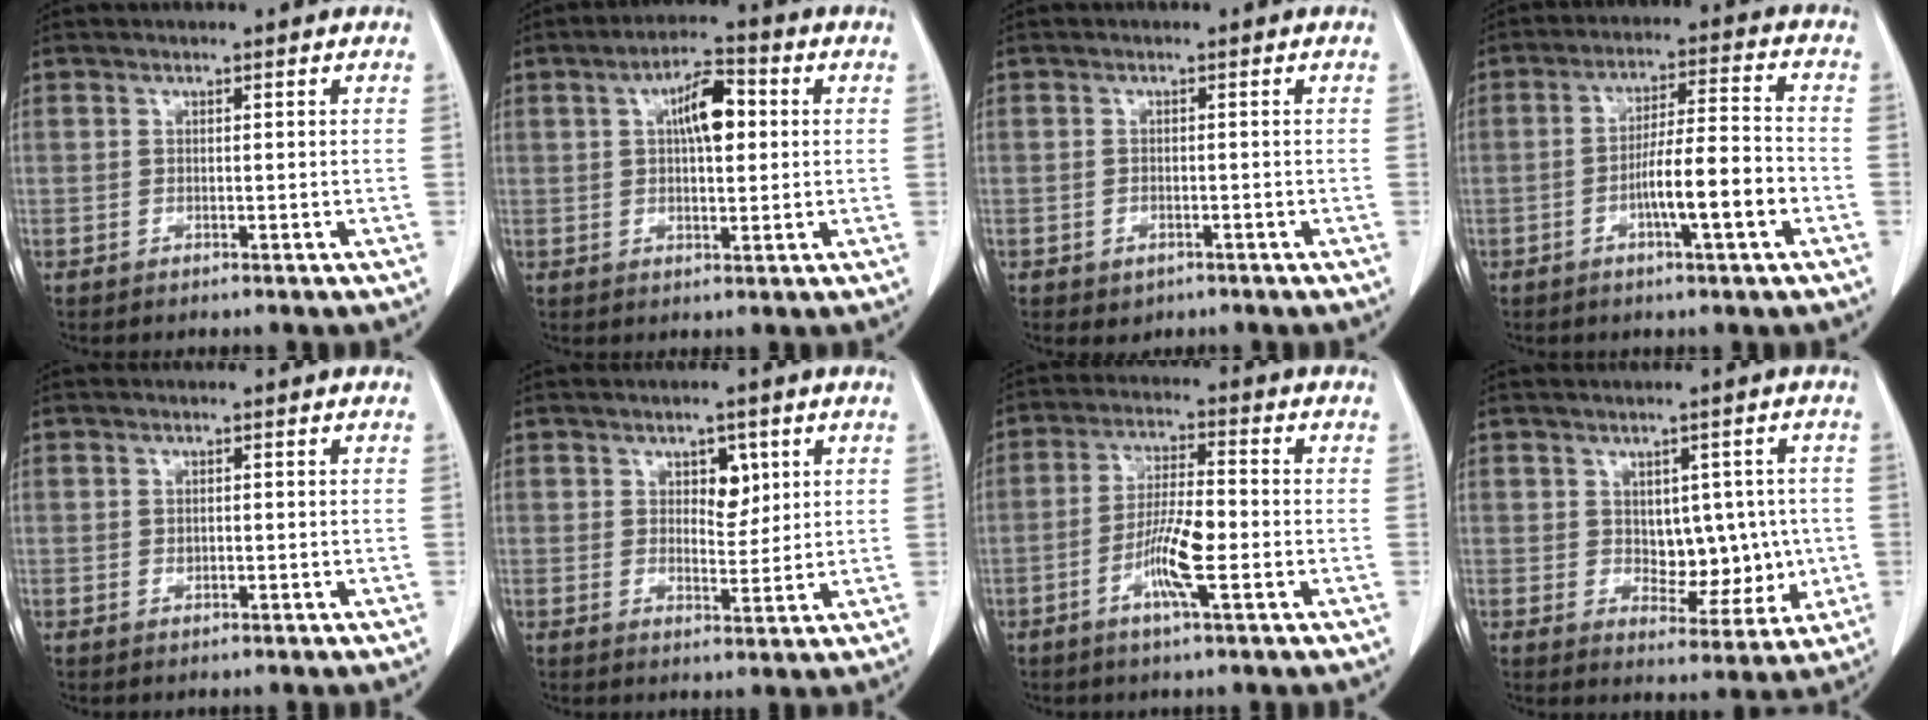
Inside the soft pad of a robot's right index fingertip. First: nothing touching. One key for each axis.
{"total": 7.1, "fx": 1.6, "fy": 2.5, "fz": 6.5, "tx": -0.109, "ty": 0.016, "tz": 0.024}
{"total": 1.7, "fx": -0.9, "fy": 1.3, "fz": 0.7, "tx": -0.009, "ty": 0.002, "tz": -0.003}
{"total": 9.0, "fx": -3.2, "fy": 0.6, "fz": 8.4, "tx": -0.144, "ty": 0.009, "tz": -0.054}
{"total": 0.7, "fx": 0.0, "fy": 0.5, "fz": 0.5, "tx": -0.011, "ty": -0.001, "tz": 0.000}
{"total": 4.1, "fx": 1.7, "fy": 2.4, "fz": 2.9, "tx": -0.038, "ty": 0.001, "tz": 0.028}
{"total": 7.8, "fx": -2.6, "fy": 0.9, "fz": 7.4, "tx": -0.142, "ty": -0.003, "tz": -0.052}
{"total": 7.4, "fx": 0.3, "fy": 4.7, "fz": 5.6, "tx": -0.062, "ty": 0.008, "tz": 0.020}